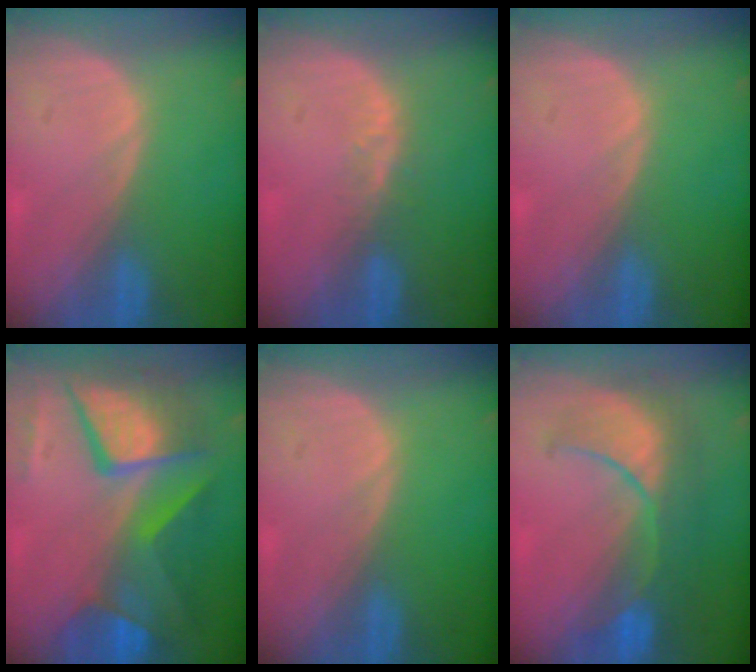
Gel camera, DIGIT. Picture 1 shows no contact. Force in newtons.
{"total": 2.4, "press": 1.8, "slide": 1.5}
{"total": 0.0}
{"total": 11.8, "press": 11.7, "slide": 1.2}
{"total": 0.0}
{"total": 8.7, "press": 8.6, "slide": 1.5}